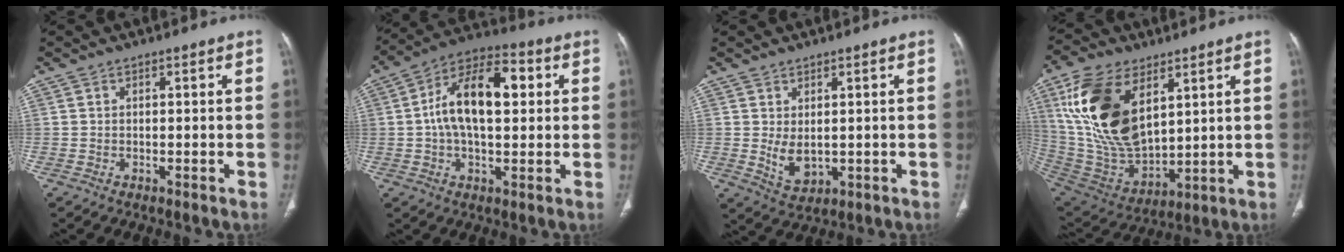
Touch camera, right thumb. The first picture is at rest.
{"total": 15.5, "force": [2.2, 8.2, 13.0], "torque": [-0.216, 0.030, 0.030]}
{"total": 4.5, "force": [0.3, 2.7, 3.6], "torque": [-0.056, -0.010, 0.022]}
{"total": 22.1, "force": [8.1, 12.0, 16.7], "torque": [-0.309, -0.037, 0.164]}